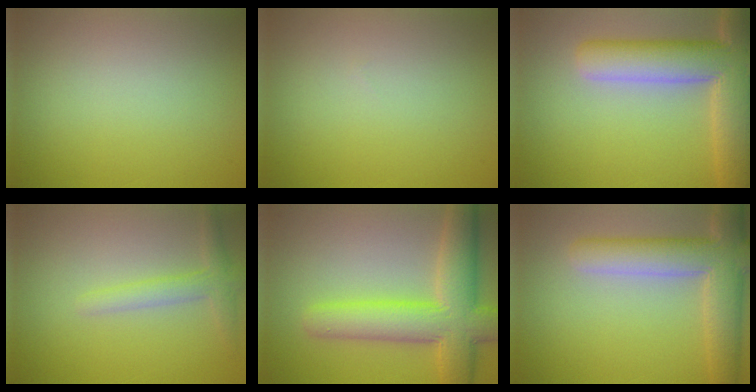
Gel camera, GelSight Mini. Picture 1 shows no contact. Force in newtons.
{"total": 0.0}
{"total": 9.7, "press": 9.6, "slide": 1.2}
{"total": 2.3, "press": 2.3, "slide": 0.1}
{"total": 8.3, "press": 8.3, "slide": 0.2}
{"total": 7.1, "press": 7.0, "slide": 0.7}